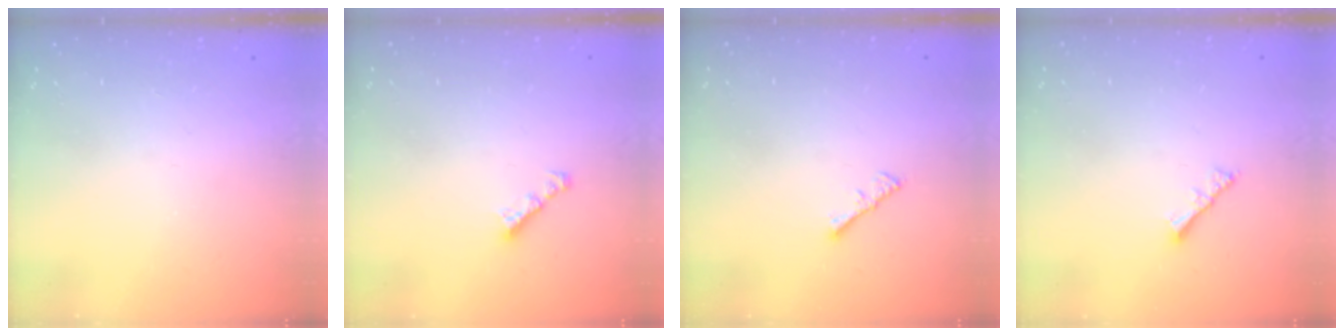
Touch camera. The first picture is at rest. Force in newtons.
{"total": 2.2, "press": 2.1, "slide": 0.6}
{"total": 1.3, "press": 1.2, "slide": 0.4}
{"total": 2.5, "press": 2.4, "slide": 0.5}